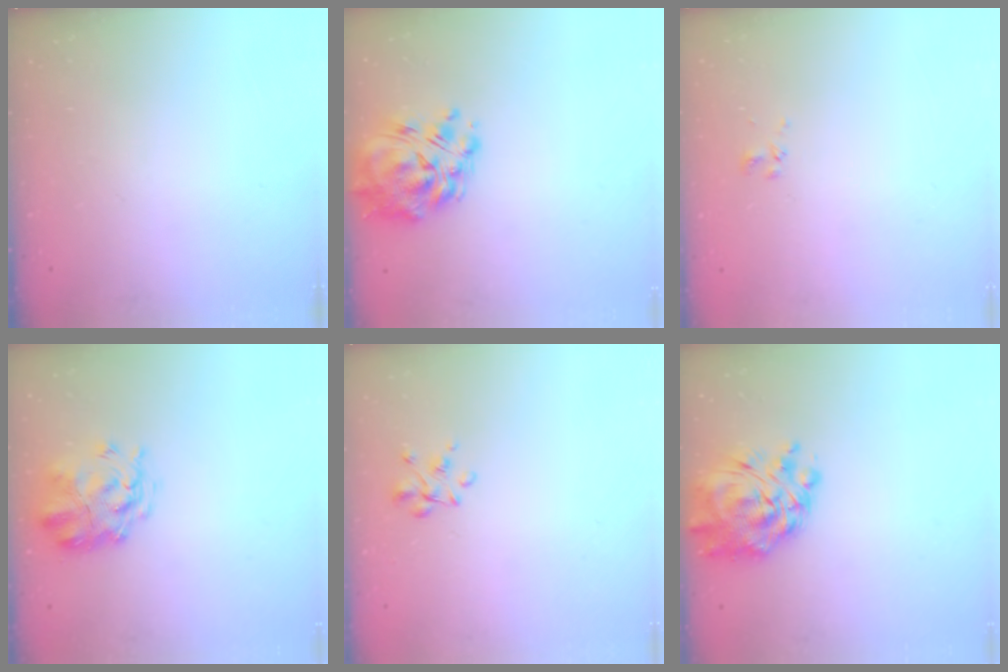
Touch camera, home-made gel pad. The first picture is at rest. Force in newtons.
{"total": 11.6, "press": 10.5, "slide": 4.7}
{"total": 1.7, "press": 1.5, "slide": 0.8}
{"total": 4.0, "press": 3.7, "slide": 1.5}
{"total": 3.7, "press": 3.5, "slide": 1.1}
{"total": 11.4, "press": 10.5, "slide": 4.5}